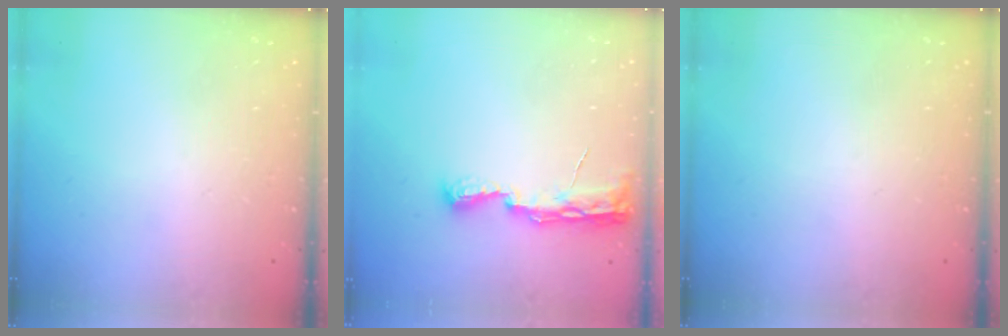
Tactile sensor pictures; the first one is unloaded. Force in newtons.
{"total": 8.2, "press": 8.2, "slide": 1.0}
{"total": 0.0}